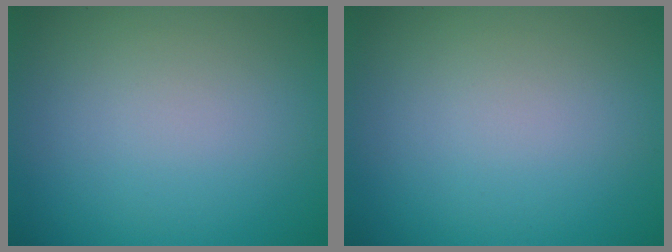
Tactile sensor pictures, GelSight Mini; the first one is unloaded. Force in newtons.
{"total": 0.0}